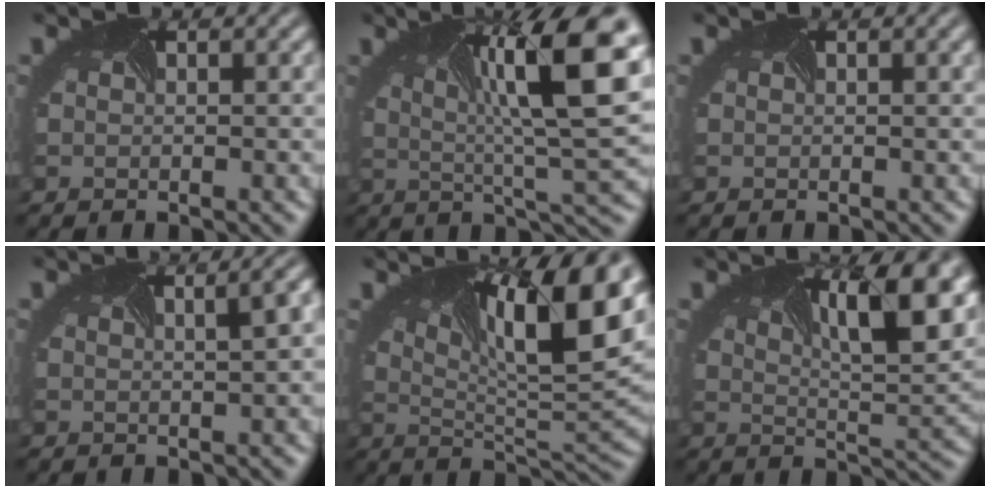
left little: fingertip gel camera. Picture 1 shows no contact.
{"total": 12.5, "force": [2.6, 3.2, 11.8], "torque": [-0.187, 0.007, 0.042]}
{"total": 1.3, "force": [0.6, 0.4, 1.0], "torque": [-0.013, 0.006, 0.006]}
{"total": 4.2, "force": [1.4, 1.7, 3.5], "torque": [-0.010, 0.028, 0.004]}
{"total": 14.5, "force": [5.1, 5.1, 12.6], "torque": [-0.170, 0.023, 0.074]}
{"total": 10.1, "force": [4.2, 3.4, 8.6], "torque": [-0.100, 0.016, 0.052]}